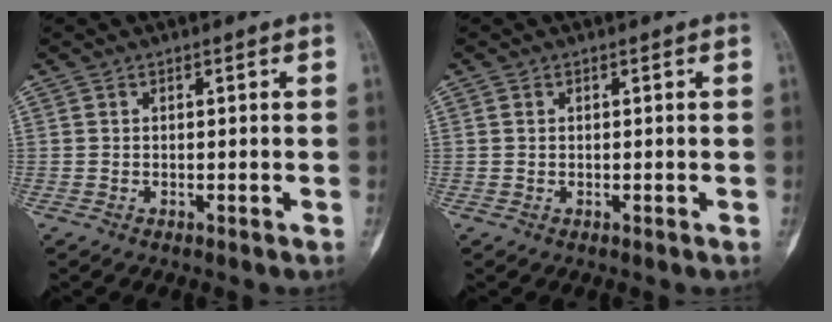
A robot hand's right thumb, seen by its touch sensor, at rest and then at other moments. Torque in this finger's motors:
{"motor_torque": [0.01, -0.24, 0.12, 0.01, 0.04]}